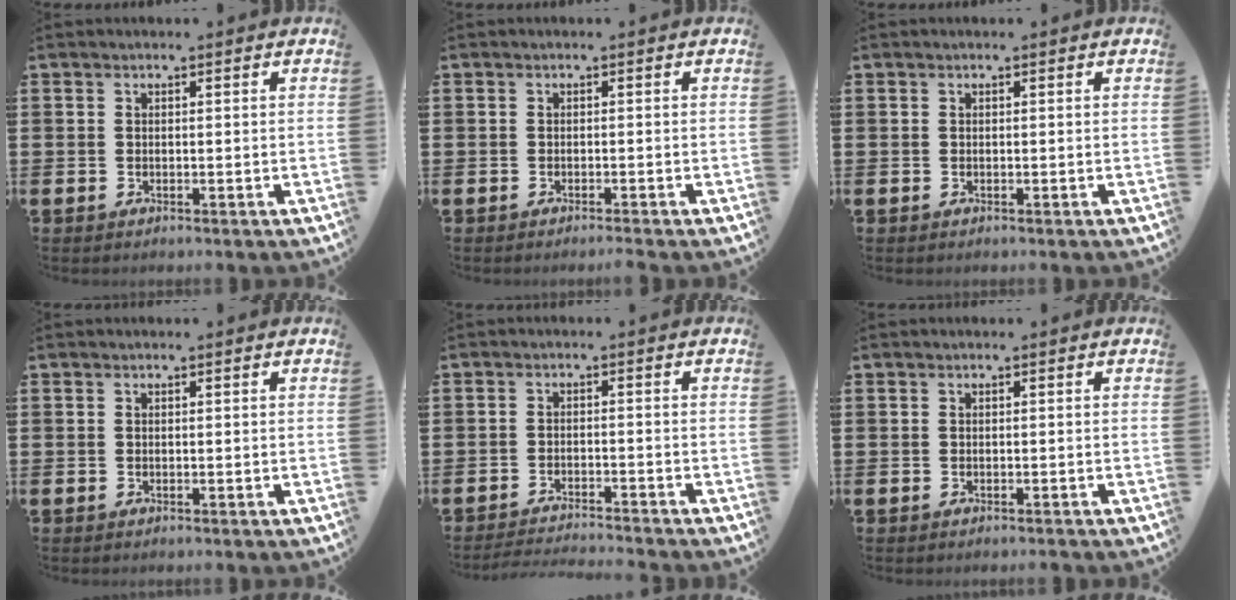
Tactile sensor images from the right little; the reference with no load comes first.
{"total": 0.6, "force": [-0.6, -0.2, 0.2], "torque": [-0.001, -0.003, -0.011]}
{"total": 0.0}
{"total": 0.0}
{"total": 2.2, "force": [-2.2, -0.2, 0.3], "torque": [-0.005, 0.002, -0.045]}
{"total": 0.0}